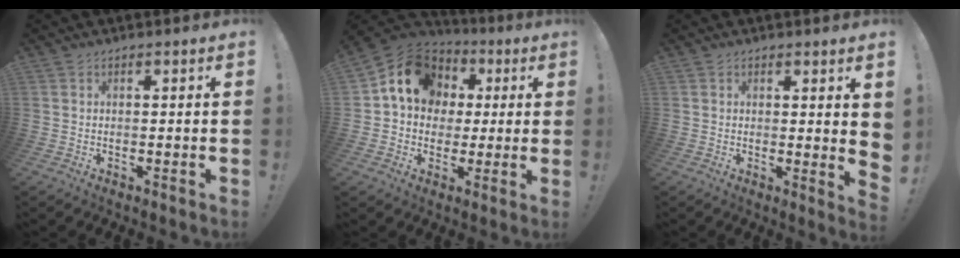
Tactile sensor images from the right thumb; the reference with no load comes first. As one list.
[{"total": 14.2, "force": [3.8, 11.9, 6.7], "torque": [-0.089, -0.008, 0.080]}, {"total": 3.0, "force": [1.7, 0.2, 2.4], "torque": [-0.015, -0.023, 0.028]}]